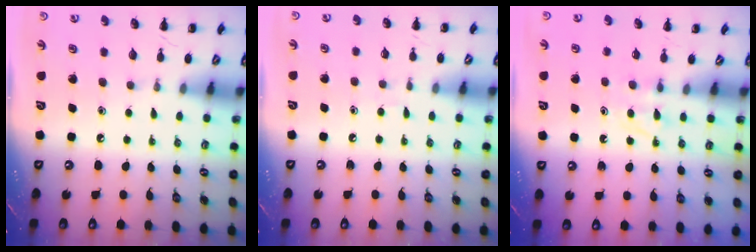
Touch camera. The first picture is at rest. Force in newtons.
{"total": 2.9, "press": 2.8, "slide": 1.0}
{"total": 4.1, "press": 3.8, "slide": 1.5}